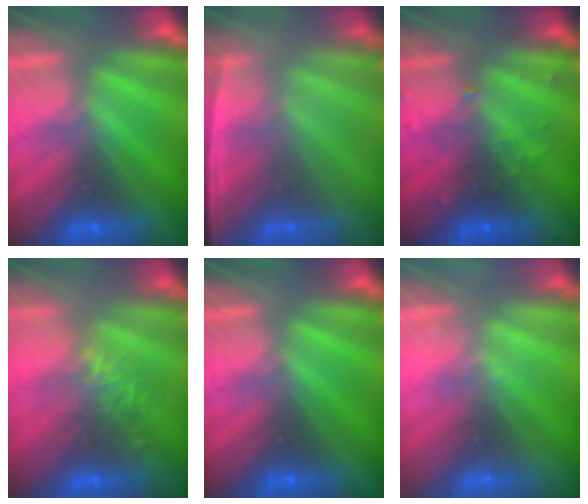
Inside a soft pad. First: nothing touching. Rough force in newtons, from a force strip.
{"total": 1.3}
{"total": 2.9}
{"total": 3.7}
{"total": 0.0}
{"total": 2.1}